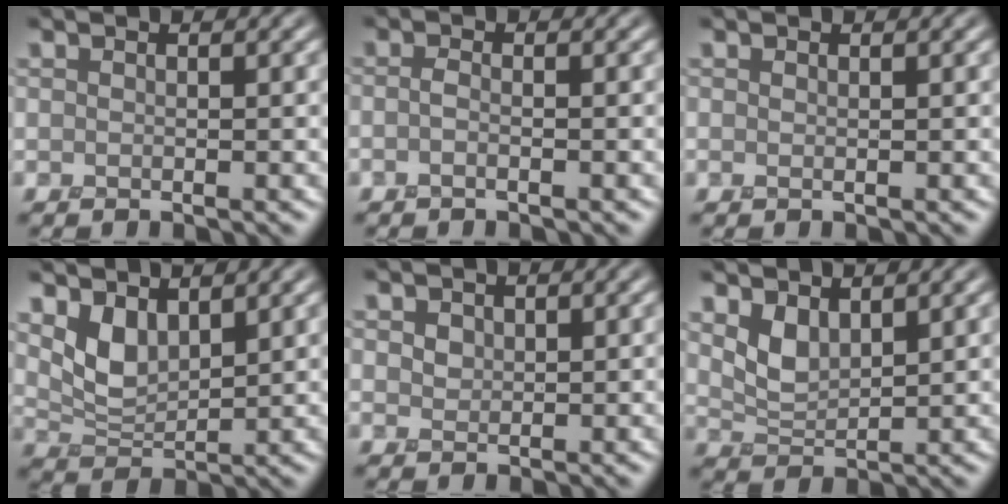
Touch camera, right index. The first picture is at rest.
{"total": 0.8, "force": [-0.7, 0.1, 0.4], "torque": [-0.010, -0.003, -0.014]}
{"total": 0.0}
{"total": 3.4, "force": [1.8, 1.7, 2.4], "torque": [-0.056, -0.009, 0.037]}
{"total": 1.7, "force": [0.8, 1.3, 0.7], "torque": [-0.020, 0.002, 0.019]}
{"total": 2.6, "force": [1.5, 1.3, 1.7], "torque": [-0.041, -0.010, 0.034]}